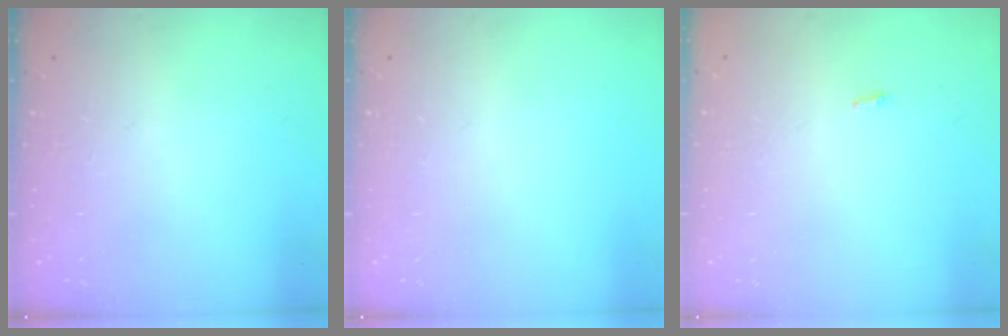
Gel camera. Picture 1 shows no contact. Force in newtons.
{"total": 0.0}
{"total": 2.8, "press": 1.8, "slide": 2.2}